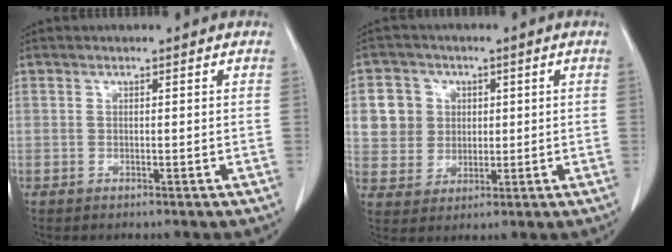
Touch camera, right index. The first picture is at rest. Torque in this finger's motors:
{"motor_torque": [0.33, 0.28, 0.05, 0.02]}